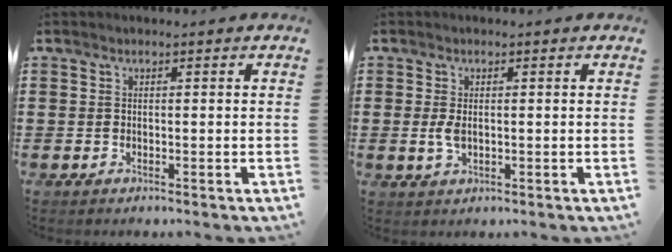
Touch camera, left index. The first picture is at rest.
{"total": 2.5, "force": [0.0, 1.2, 2.2], "torque": [-0.059, -0.003, -0.005]}